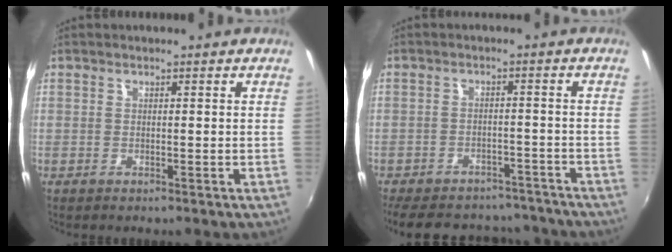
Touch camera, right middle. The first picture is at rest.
{"total": 19.7, "force": [-16.7, 8.0, 6.7], "torque": [-0.153, 0.019, -0.210]}